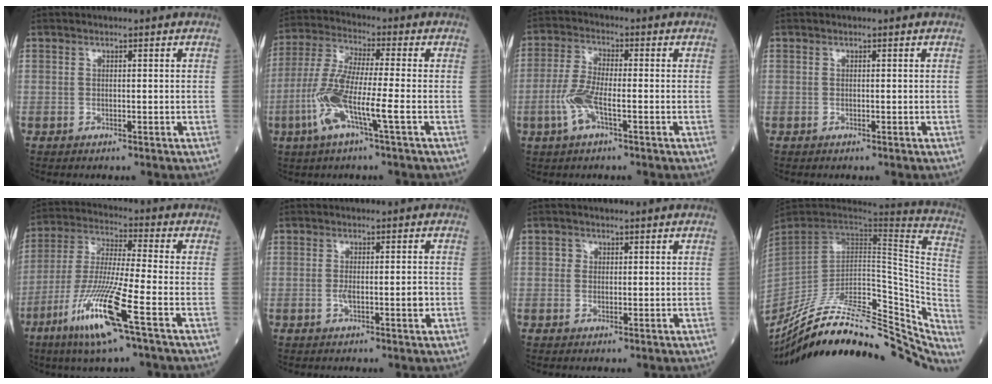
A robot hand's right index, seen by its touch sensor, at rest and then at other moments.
{"total": 10.6, "force": [-3.4, 0.5, 10.0], "torque": [-0.221, -0.002, -0.075]}
{"total": 6.4, "force": [-2.2, 1.7, 5.8], "torque": [-0.135, 0.001, -0.048]}
{"total": 0.0}
{"total": 14.3, "force": [-6.9, -0.2, 12.5], "torque": [-0.263, -0.027, -0.134]}
{"total": 3.1, "force": [-0.7, 0.6, 2.9], "torque": [-0.050, 0.000, -0.010]}
{"total": 1.2, "force": [0.3, 1.1, 0.3], "torque": [0.000, 0.001, 0.002]}
{"total": 37.5, "force": [-30.4, 10.2, 19.4], "torque": [-0.270, -0.044, -0.430]}